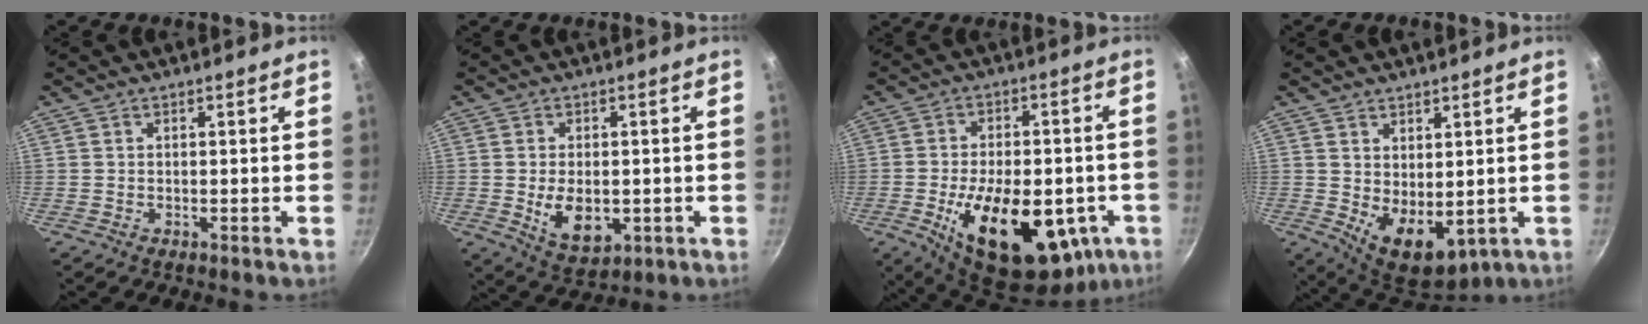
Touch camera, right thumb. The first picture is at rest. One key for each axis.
{"total": 8.5, "fx": -1.2, "fy": 5.3, "fz": 6.5, "tx": -0.095, "ty": -0.008, "tz": -0.006}
{"total": 25.0, "fx": -7.8, "fy": 13.3, "fz": 19.6, "tx": -0.279, "ty": 0.006, "tz": -0.098}
{"total": 9.4, "fx": 0.7, "fy": 5.7, "fz": 7.4, "tx": -0.090, "ty": -0.025, "tz": 0.033}